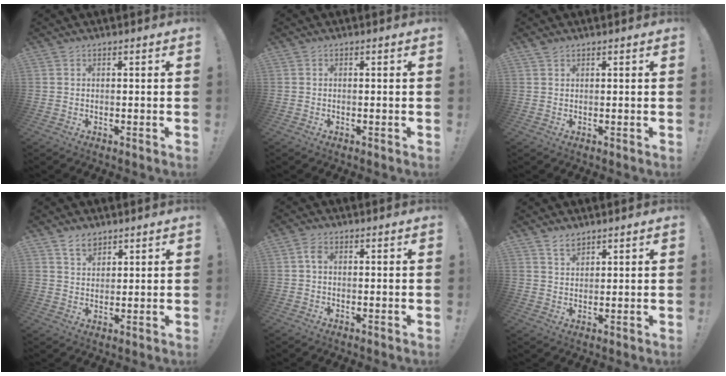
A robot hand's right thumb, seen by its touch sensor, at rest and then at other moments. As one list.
[{"total": 0.0}, {"total": 1.3, "force": [1.0, 0.5, 0.5], "torque": [-0.001, -0.004, 0.018]}, {"total": 5.0, "force": [3.7, 2.7, 1.9], "torque": [-0.031, -0.015, 0.069]}, {"total": 2.5, "force": [0.3, 1.5, 2.0], "torque": [-0.038, 0.007, 0.004]}, {"total": 3.3, "force": [2.8, 1.4, 1.2], "torque": [-0.012, -0.018, 0.049]}]